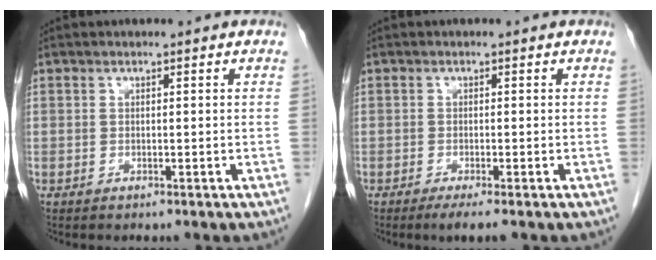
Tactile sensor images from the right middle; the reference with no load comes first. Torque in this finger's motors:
{"motor_torque": [0.40, -0.16, 0.00, 0.00]}